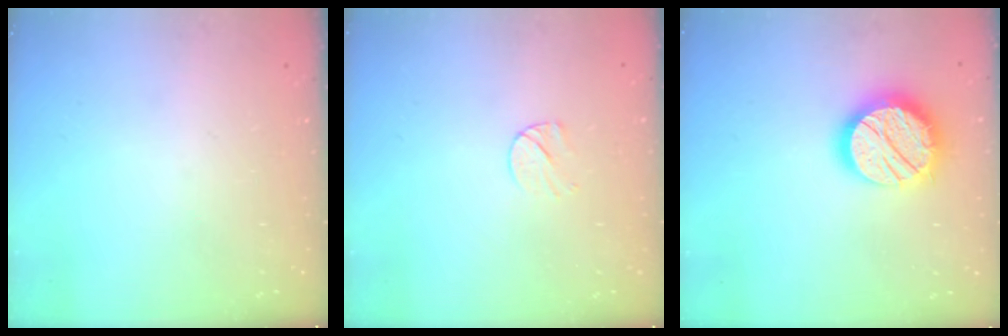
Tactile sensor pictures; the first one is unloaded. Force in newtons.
{"total": 6.5, "press": 6.5, "slide": 0.6}
{"total": 17.3, "press": 17.2, "slide": 1.0}